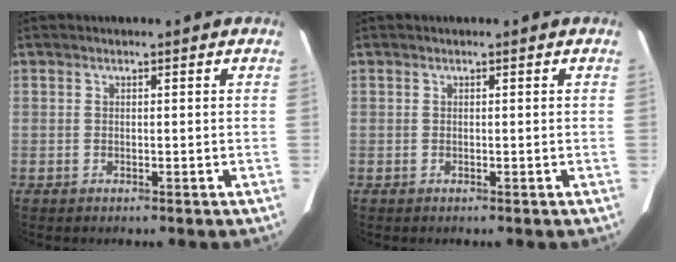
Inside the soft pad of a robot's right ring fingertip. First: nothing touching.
{"total": 0.0}